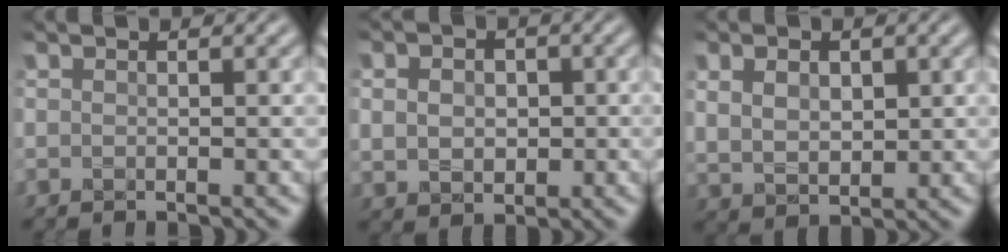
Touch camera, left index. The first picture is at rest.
{"total": 3.0, "force": [0.4, 2.5, 1.6], "torque": [-0.032, 0.009, -0.001]}
{"total": 3.4, "force": [1.3, 2.3, 2.1], "torque": [-0.041, 0.002, 0.027]}